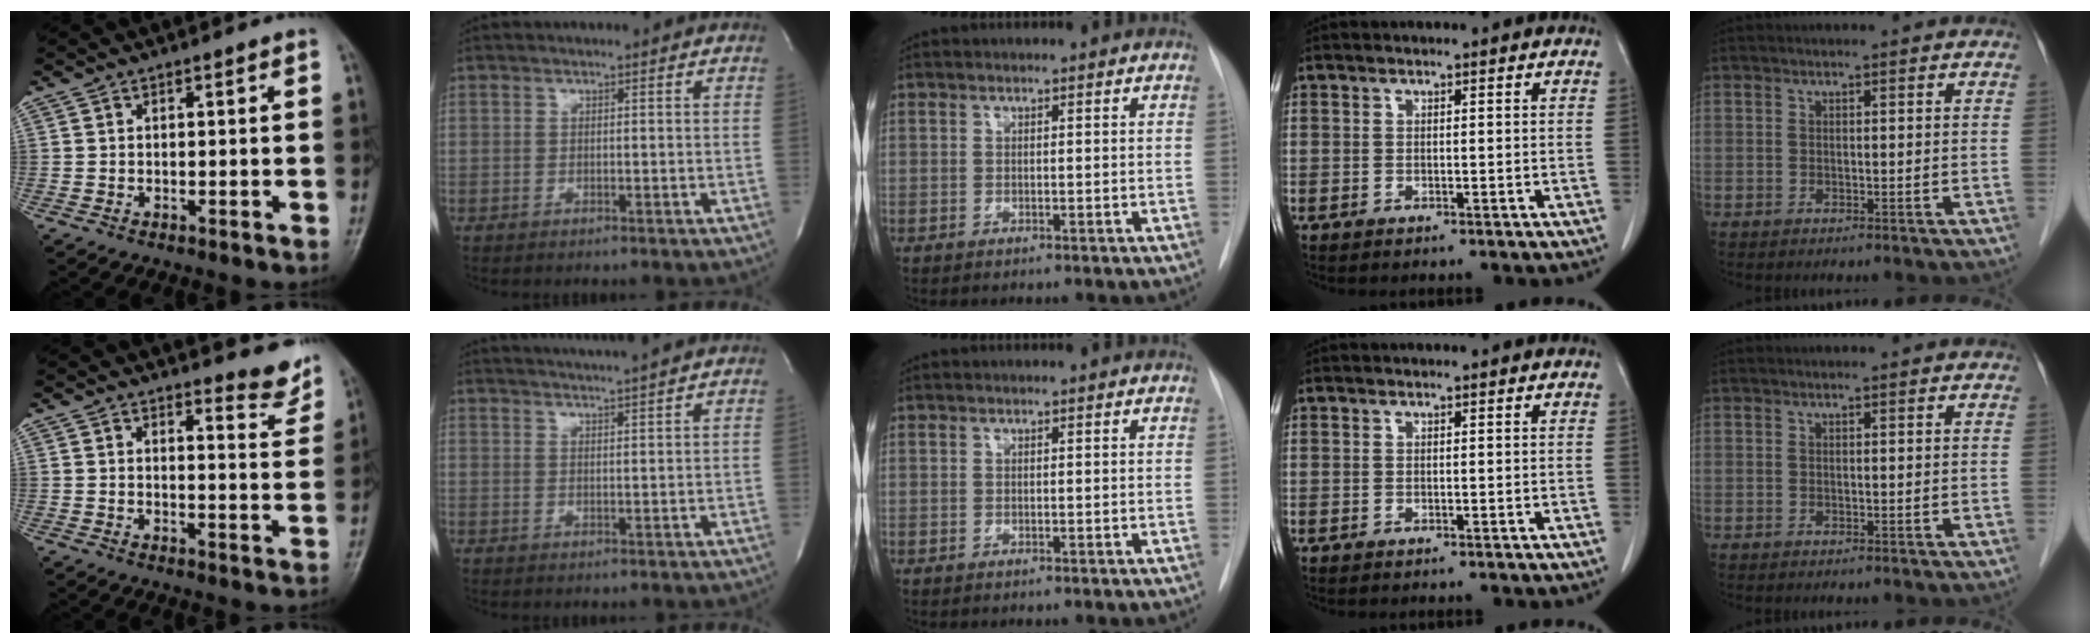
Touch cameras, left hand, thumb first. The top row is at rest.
{"thumb": {"total": 5.8, "force": [5.6, 1.2, 1.1], "torque": [0.002, -0.056, 0.060]}, "index": {"total": 6.0, "force": [5.5, -1.1, 2.0], "torque": [-0.037, 0.008, 0.081]}}